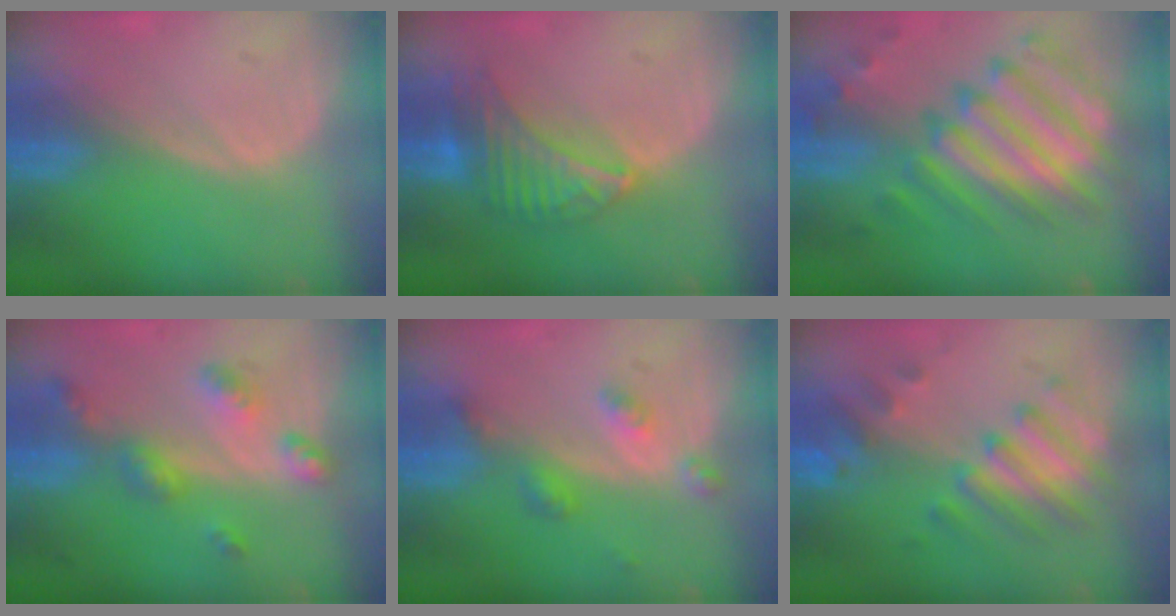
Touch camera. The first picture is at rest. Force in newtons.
{"total": 6.8, "press": 6.6, "slide": 1.4}
{"total": 11.9, "press": 10.4, "slide": 5.8}
{"total": 6.3, "press": 5.6, "slide": 3.0}
{"total": 4.3, "press": 3.8, "slide": 1.9}
{"total": 7.2, "press": 7.0, "slide": 1.4}